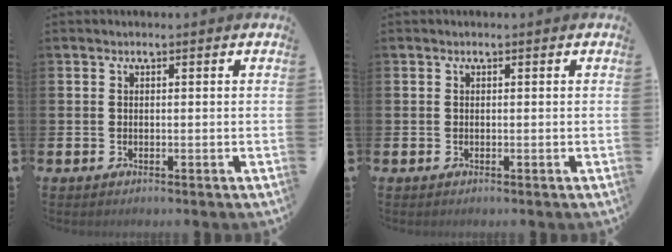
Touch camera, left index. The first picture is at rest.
{"total": 0.0}